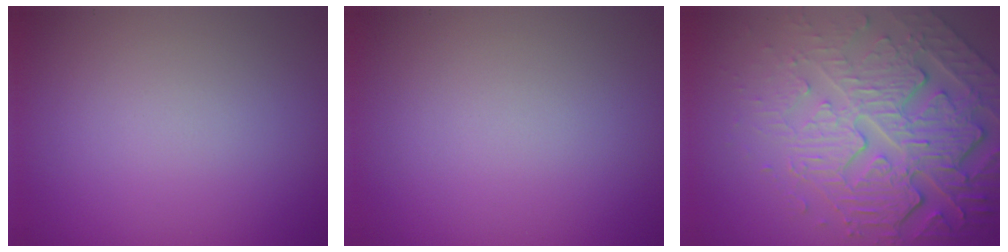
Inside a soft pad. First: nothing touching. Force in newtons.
{"total": 0.0}
{"total": 8.5, "press": 5.8, "slide": 6.2}